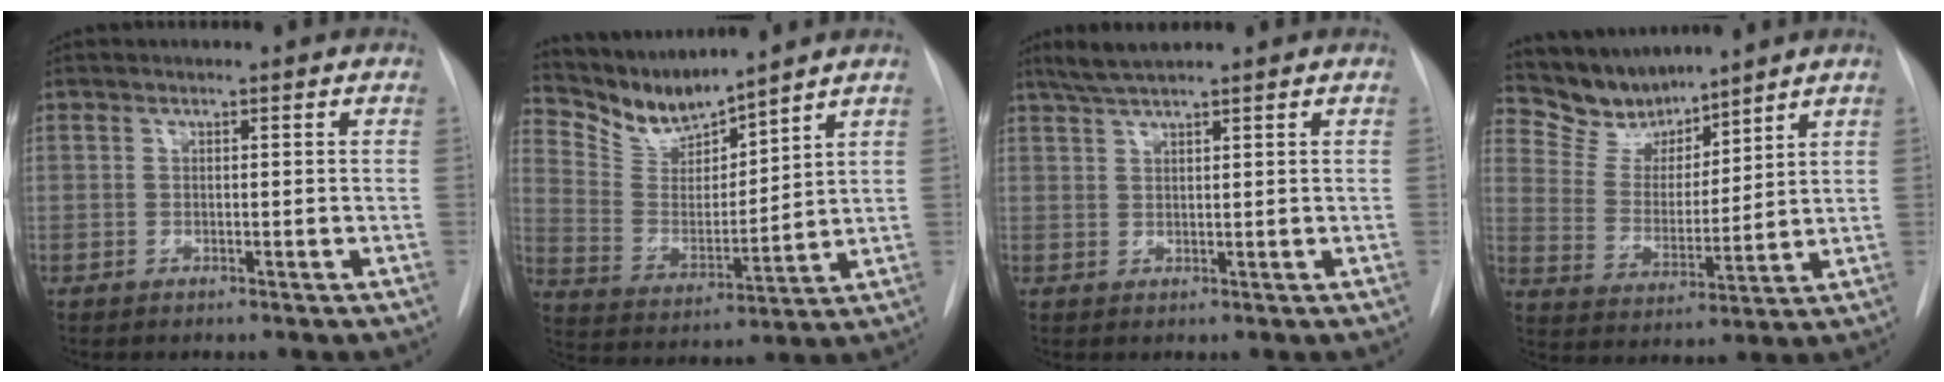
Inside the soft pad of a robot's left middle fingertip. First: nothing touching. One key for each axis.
{"total": 9.6, "fx": 9.4, "fy": 0.6, "fz": 2.0, "tx": -0.055, "ty": -0.003, "tz": 0.198}
{"total": 3.7, "fx": 3.1, "fy": -0.2, "fz": 1.9, "tx": -0.045, "ty": 0.009, "tz": 0.063}
{"total": 9.1, "fx": 8.6, "fy": 2.8, "fz": 0.8, "tx": -0.022, "ty": 0.006, "tz": 0.176}